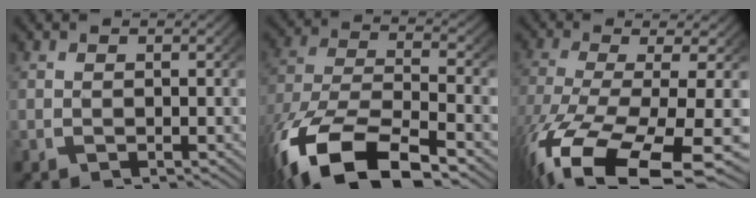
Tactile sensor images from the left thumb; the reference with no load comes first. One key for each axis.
{"total": 13.3, "fx": -5.2, "fy": 7.4, "fz": 9.7, "tx": -0.218, "ty": -0.047, "tz": -0.057}
{"total": 13.3, "fx": -5.1, "fy": 6.2, "fz": 10.6, "tx": -0.242, "ty": -0.059, "tz": -0.033}